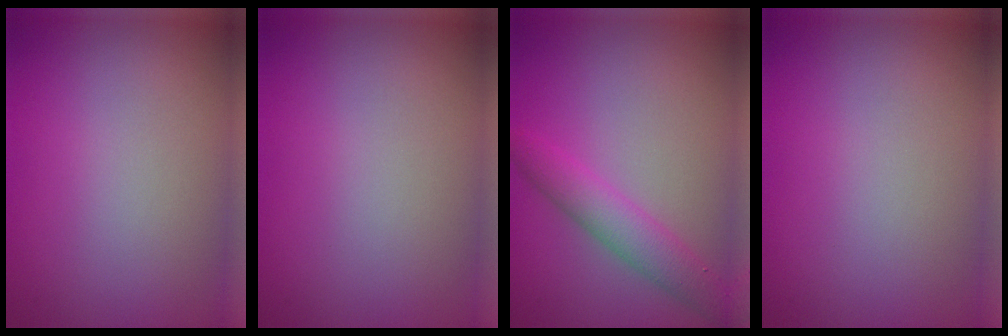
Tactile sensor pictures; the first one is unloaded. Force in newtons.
{"total": 0.0}
{"total": 3.6, "press": 3.6, "slide": 0.1}
{"total": 0.0}